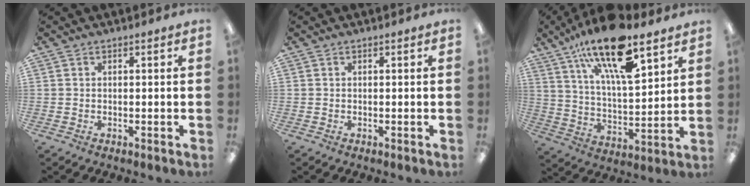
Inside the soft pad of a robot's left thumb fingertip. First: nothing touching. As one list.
[{"total": 0.0}, {"total": 20.6, "force": [13.9, 6.4, 13.8], "torque": [-0.233, -0.074, 0.232]}]